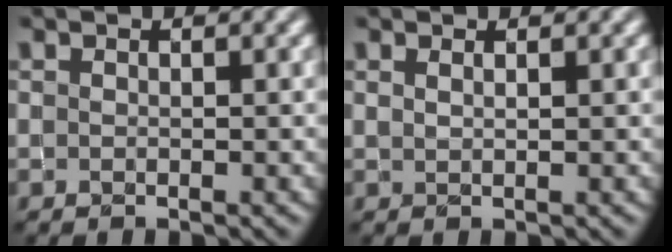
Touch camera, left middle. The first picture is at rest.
{"total": 0.6, "force": [0.6, 0.1, 0.3], "torque": [-0.002, 0.002, 0.009]}